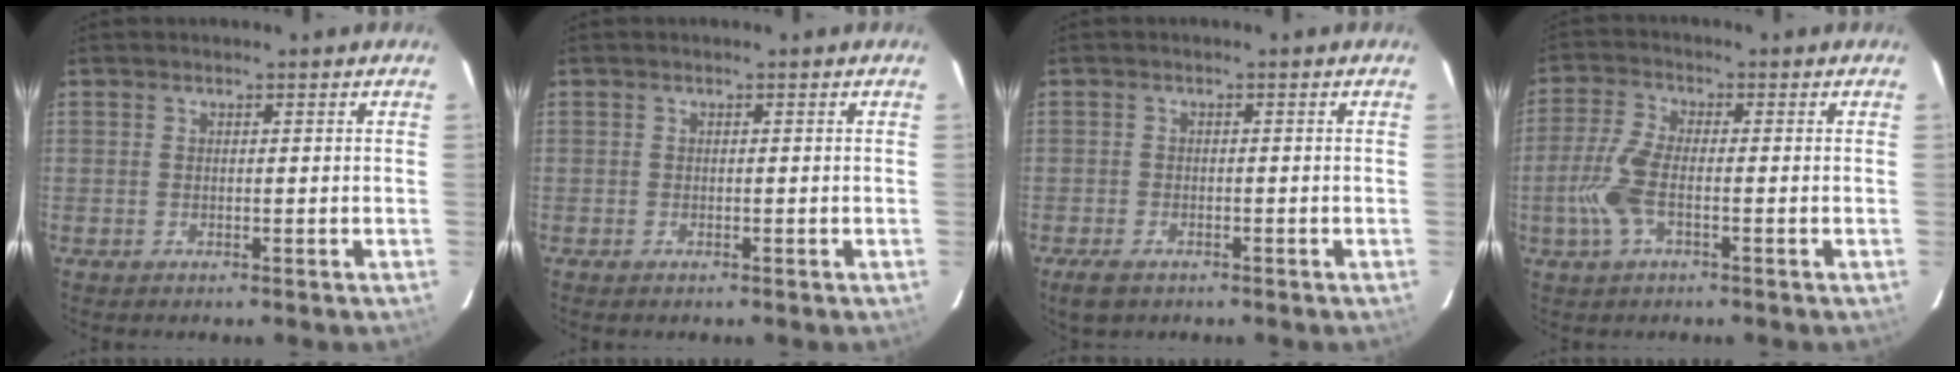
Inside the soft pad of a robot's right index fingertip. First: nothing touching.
{"total": 0.6, "force": [-0.4, 0.3, 0.2], "torque": [-0.006, -0.001, -0.009]}
{"total": 3.8, "force": [-2.6, 2.0, 2.0], "torque": [-0.048, -0.008, -0.045]}
{"total": 7.5, "force": [-2.1, 2.7, 6.7], "torque": [-0.156, 0.002, -0.044]}